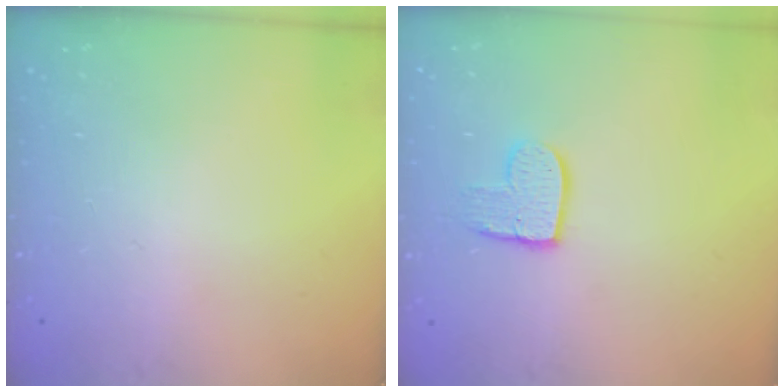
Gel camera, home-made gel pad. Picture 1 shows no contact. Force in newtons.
{"total": 9.1, "press": 9.0, "slide": 0.7}